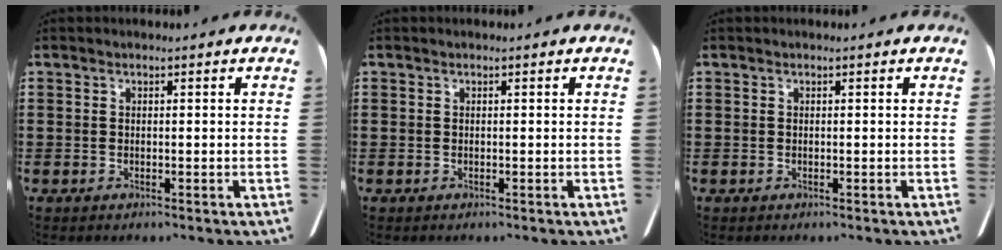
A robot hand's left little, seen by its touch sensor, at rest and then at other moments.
{"total": 0.0}
{"total": 0.0}